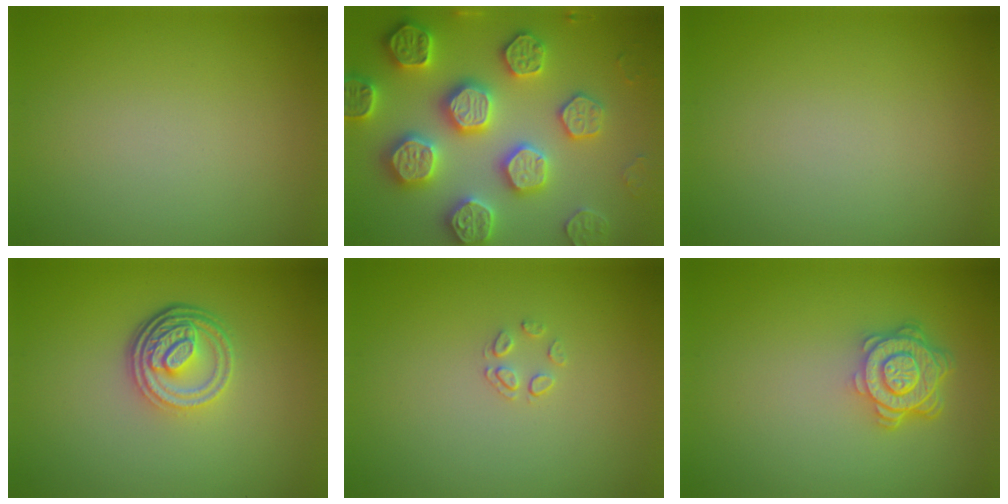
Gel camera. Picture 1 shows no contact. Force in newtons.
{"total": 8.0, "press": 7.8, "slide": 1.8}
{"total": 0.0}
{"total": 4.7, "press": 3.4, "slide": 3.2}
{"total": 1.1, "press": 0.5, "slide": 1.0}
{"total": 4.6, "press": 3.5, "slide": 2.9}